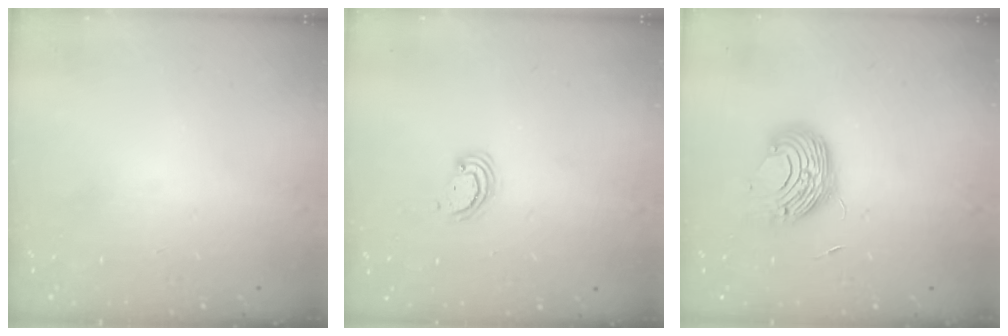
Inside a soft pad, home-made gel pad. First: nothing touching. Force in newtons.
{"total": 2.5, "press": 2.5, "slide": 0.3}
{"total": 9.4, "press": 9.4, "slide": 0.3}